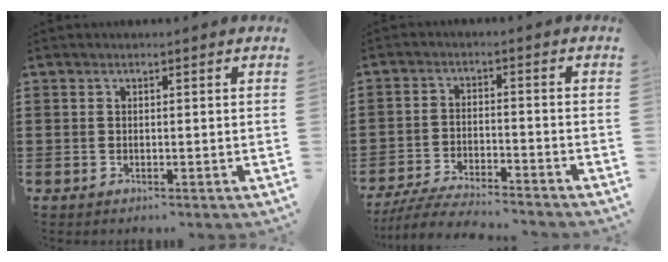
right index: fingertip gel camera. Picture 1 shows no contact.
{"total": 5.3, "force": [-5.0, 0.1, 1.5], "torque": [-0.038, -0.008, -0.102]}